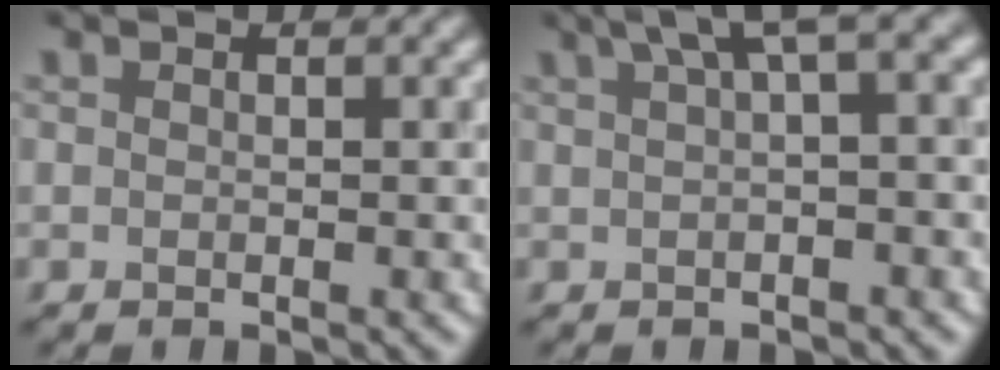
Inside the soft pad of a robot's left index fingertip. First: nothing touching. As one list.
[{"total": 4.0, "force": [1.7, 0.6, 3.6], "torque": [-0.041, 0.018, 0.028]}]